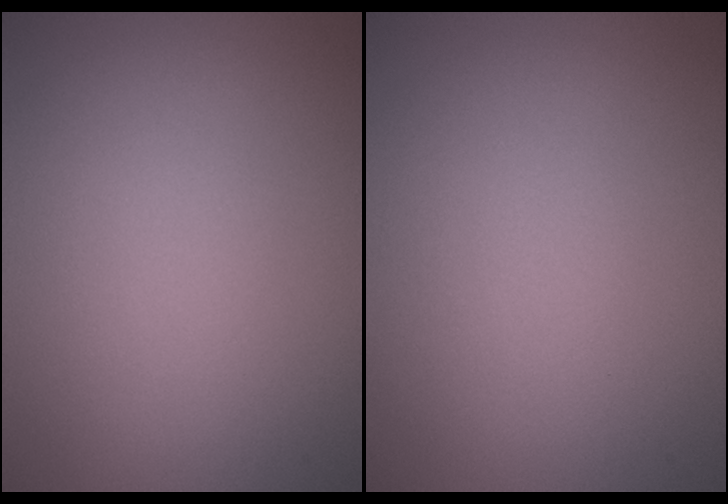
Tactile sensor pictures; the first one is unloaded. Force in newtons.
{"total": 0.0}